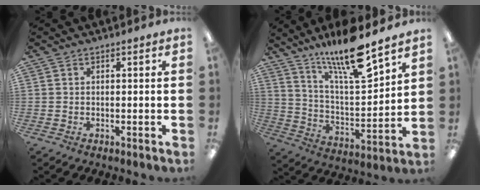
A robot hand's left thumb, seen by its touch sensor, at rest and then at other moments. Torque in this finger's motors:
{"motor_torque": [0.25, 0.23, 1.43, -1.34, 0.09]}